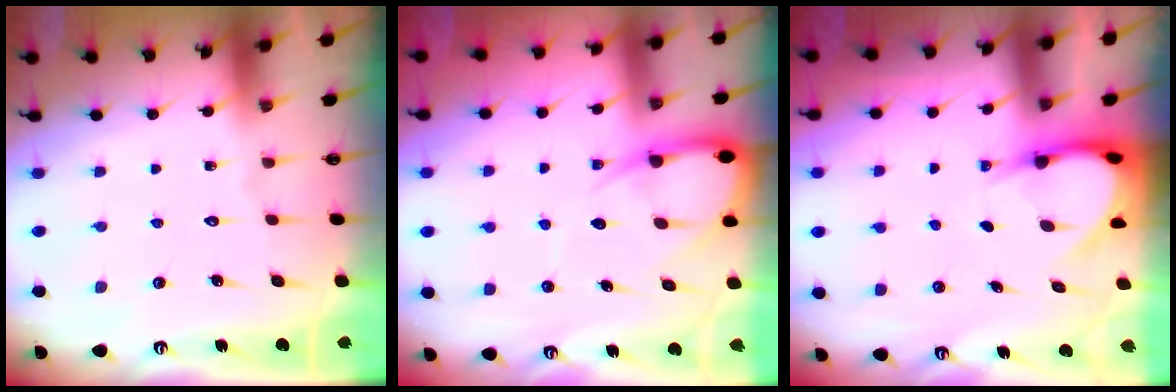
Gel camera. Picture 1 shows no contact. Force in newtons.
{"total": 8.1, "press": 8.0, "slide": 1.1}
{"total": 4.9, "press": 4.8, "slide": 0.7}